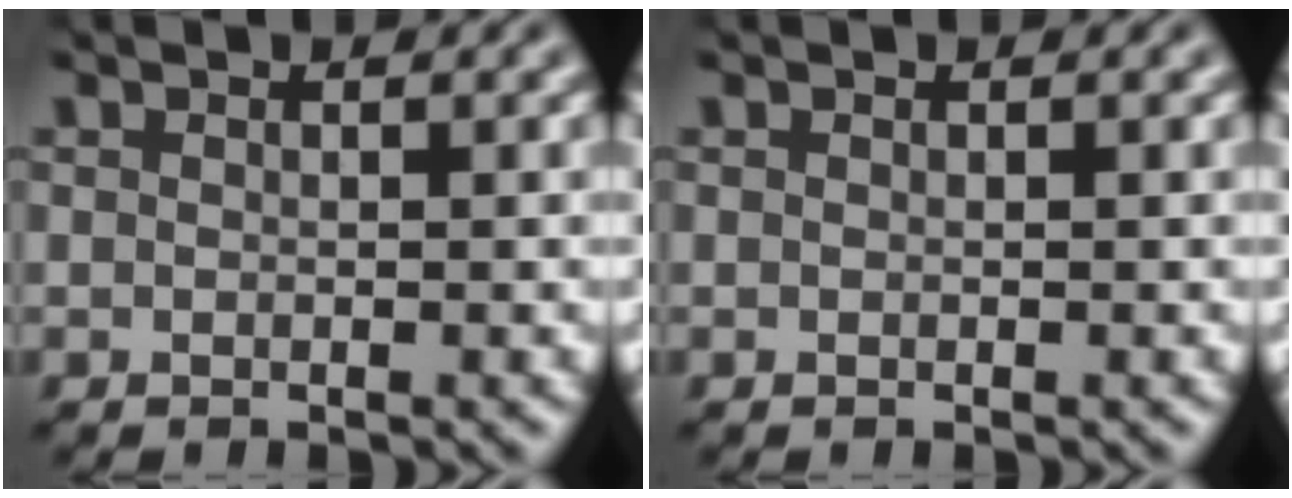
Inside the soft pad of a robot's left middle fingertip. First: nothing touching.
{"total": 0.0}